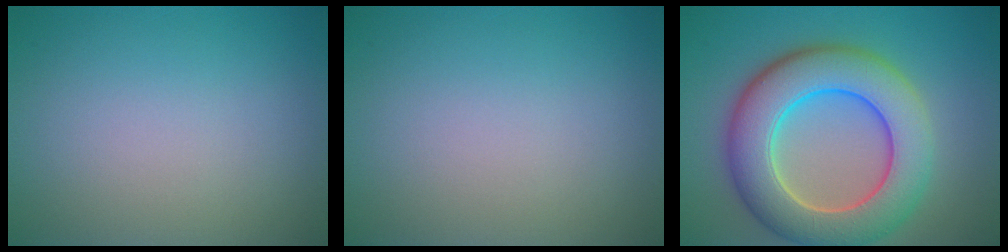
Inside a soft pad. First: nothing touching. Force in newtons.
{"total": 0.0}
{"total": 10.0, "press": 10.0, "slide": 0.4}